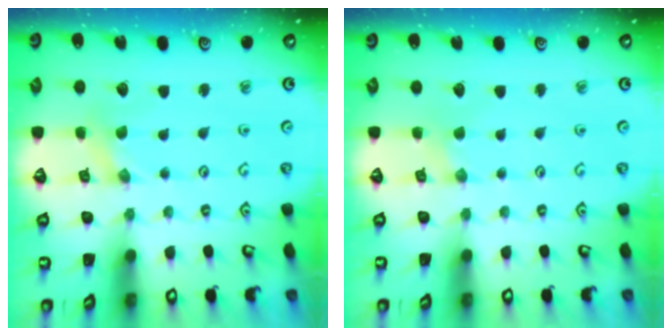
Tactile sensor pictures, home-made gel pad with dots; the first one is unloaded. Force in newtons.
{"total": 0.0}